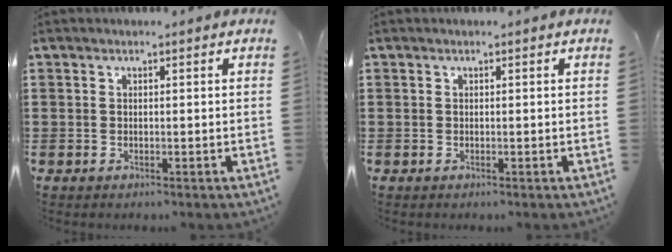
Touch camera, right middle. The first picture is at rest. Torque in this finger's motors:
{"motor_torque": [0.54, -0.54, -0.06, 0.00]}